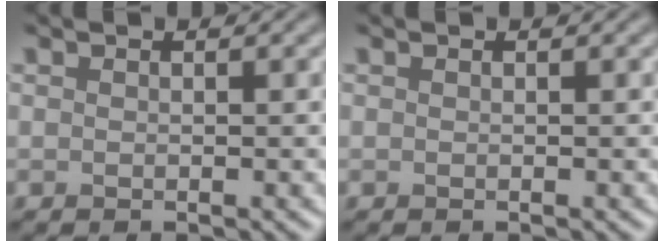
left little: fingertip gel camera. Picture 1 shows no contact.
{"total": 0.0}